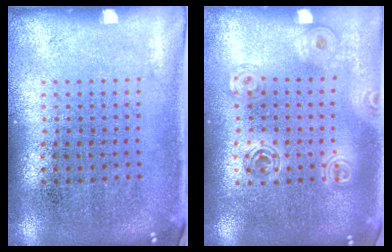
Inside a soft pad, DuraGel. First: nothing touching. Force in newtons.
{"total": 1.7, "press": 1.5, "slide": 0.7}